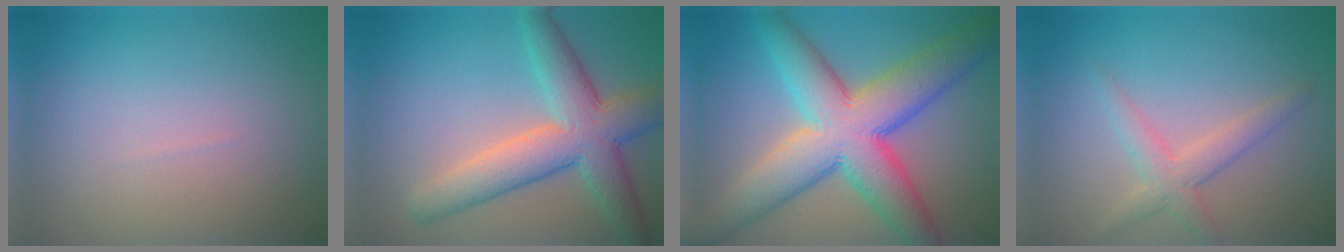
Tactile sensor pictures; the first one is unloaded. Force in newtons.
{"total": 7.4, "press": 7.3, "slide": 0.2}
{"total": 11.1, "press": 11.1, "slide": 0.3}
{"total": 2.6, "press": 2.6, "slide": 0.2}